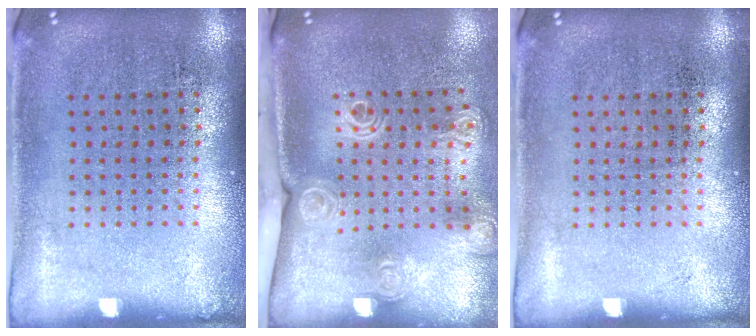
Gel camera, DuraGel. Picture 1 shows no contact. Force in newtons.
{"total": 2.1, "press": 1.6, "slide": 1.3}
{"total": 0.0}